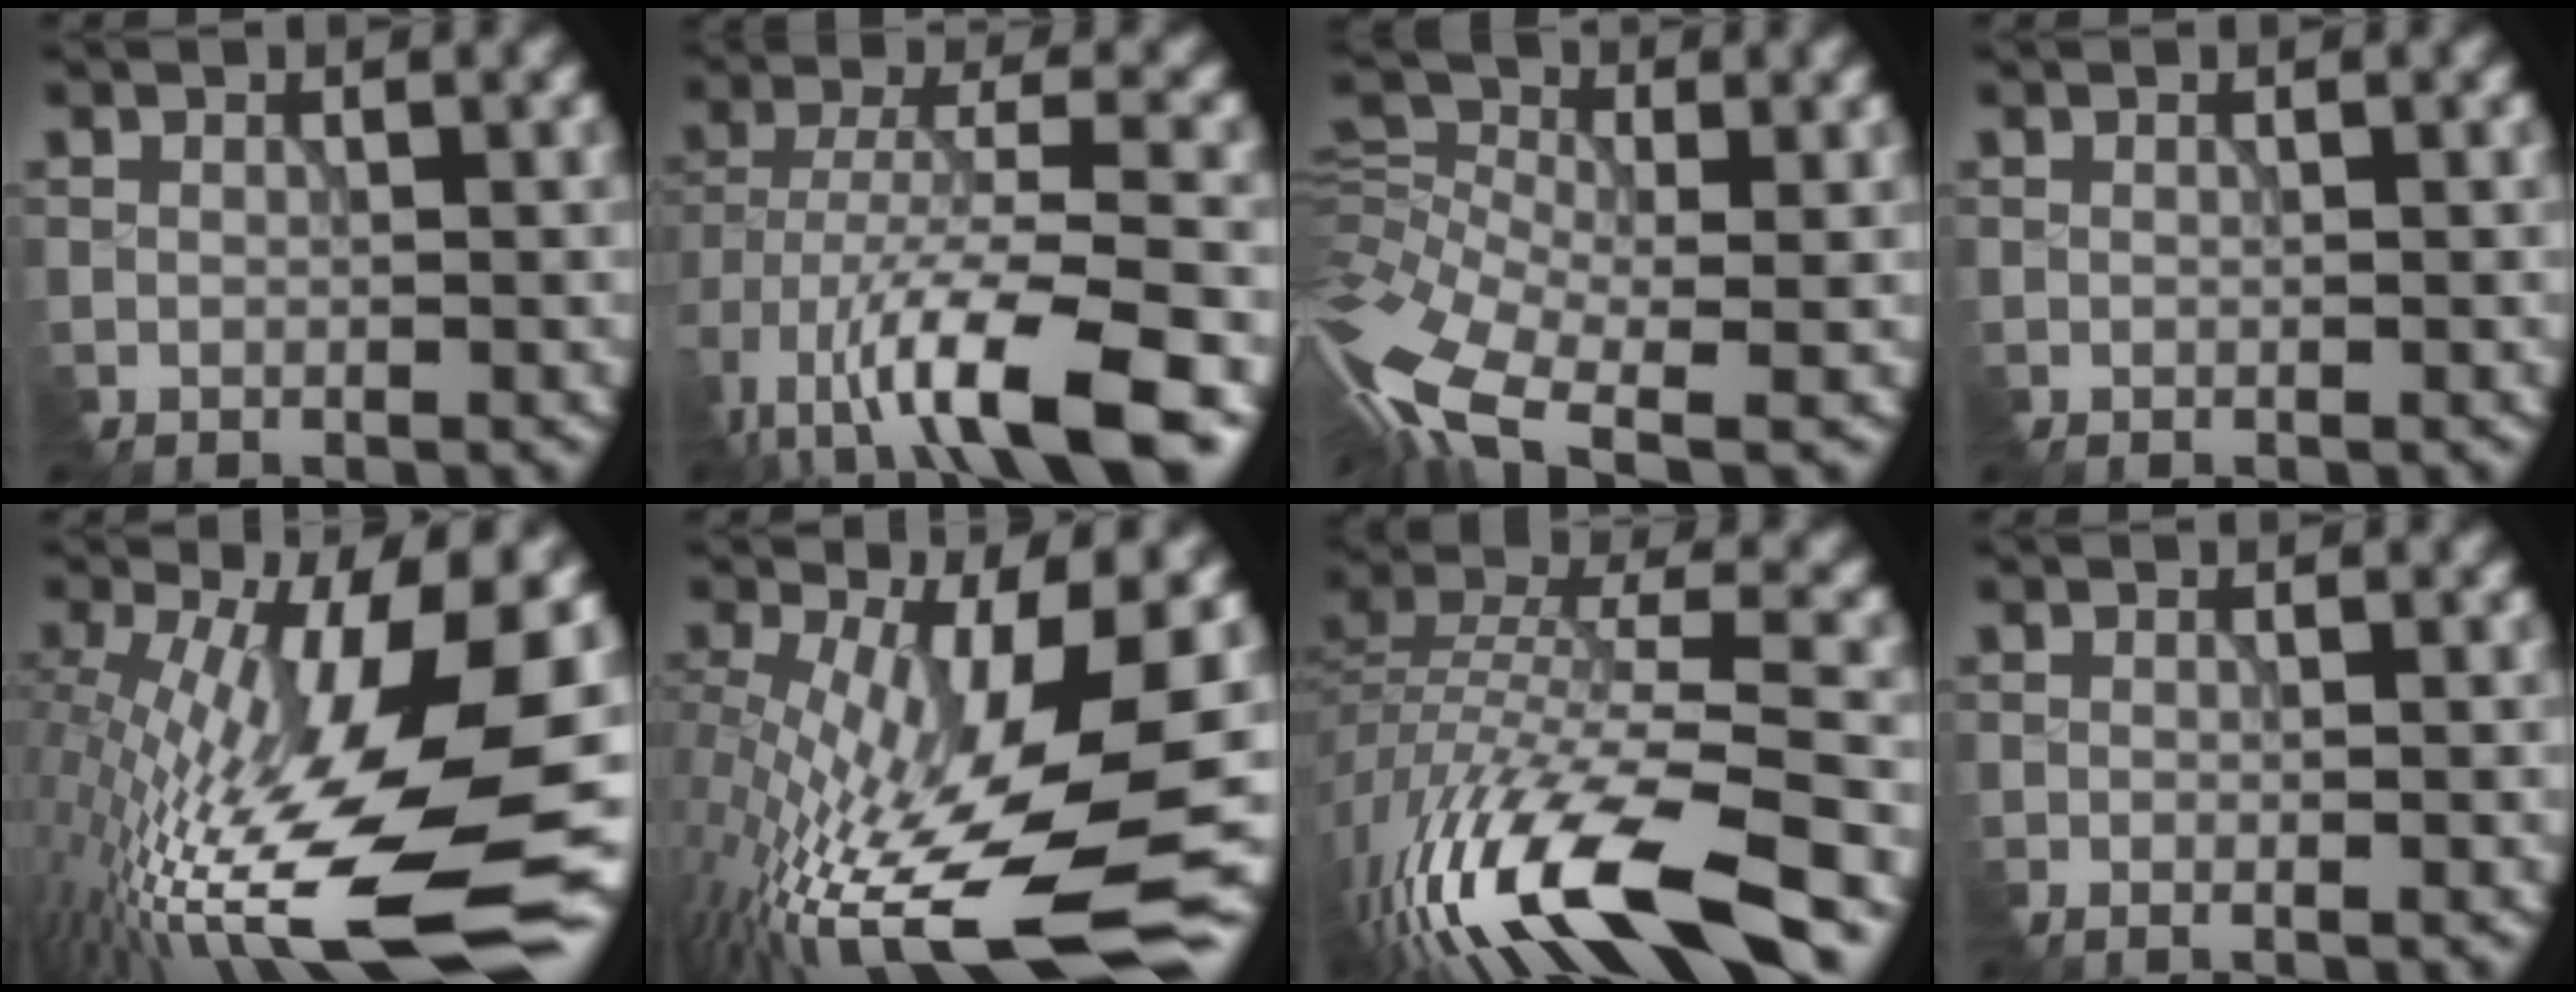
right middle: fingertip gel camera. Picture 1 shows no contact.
{"total": 10.5, "force": [-6.4, 3.1, 7.8], "torque": [-0.141, -0.004, -0.116]}
{"total": 11.4, "force": [-5.0, 6.0, 8.3], "torque": [-0.201, -0.003, -0.107]}
{"total": 0.0}
{"total": 17.7, "force": [-4.2, 5.0, 16.4], "torque": [-0.278, 0.002, -0.083]}
{"total": 14.9, "force": [-3.9, 4.4, 13.7], "torque": [-0.244, -0.019, -0.066]}
{"total": 15.1, "force": [-9.7, 4.1, 10.8], "torque": [-0.228, -0.002, -0.173]}
{"total": 1.0, "force": [-0.8, 0.0, 0.5], "torque": [-0.013, -0.004, -0.017]}